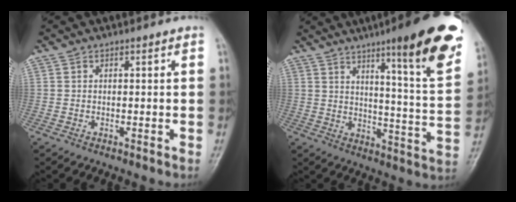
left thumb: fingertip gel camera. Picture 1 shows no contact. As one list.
[{"total": 20.7, "force": [12.2, 2.8, 16.5], "torque": [-0.194, -0.061, 0.167]}]